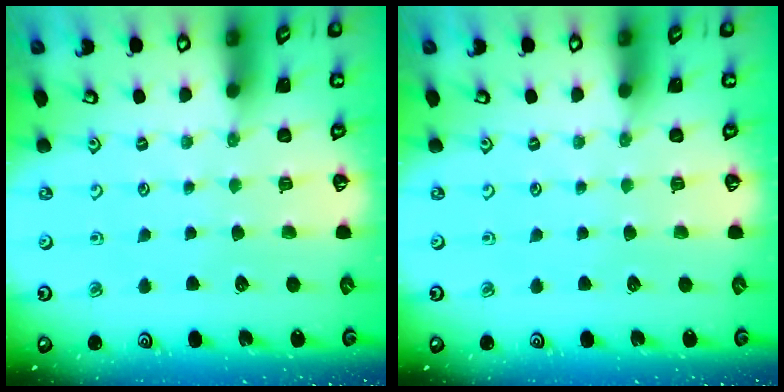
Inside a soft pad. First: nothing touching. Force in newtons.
{"total": 0.0}